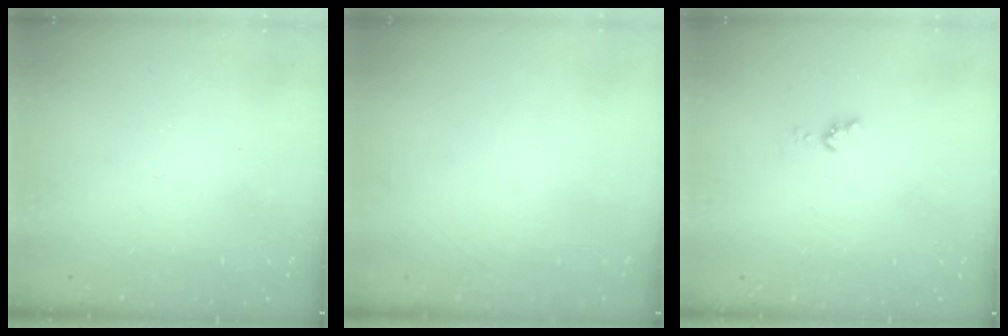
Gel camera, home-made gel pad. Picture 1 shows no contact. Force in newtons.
{"total": 0.0}
{"total": 3.9, "press": 3.9, "slide": 0.5}